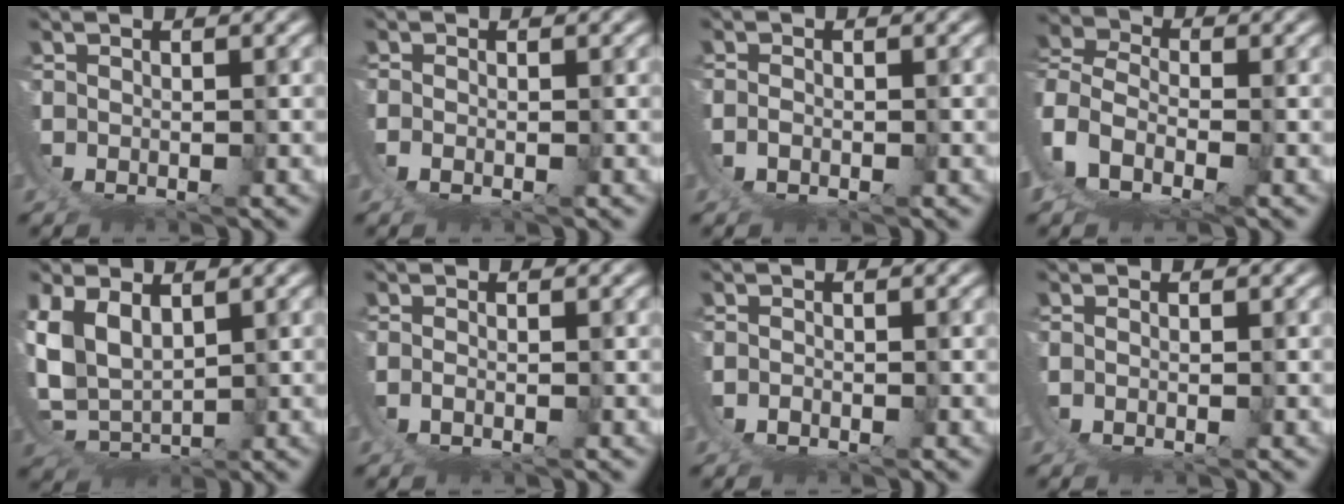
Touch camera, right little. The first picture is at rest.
{"total": 1.0, "force": [0.2, 0.4, 0.9], "torque": [-0.025, -0.005, 0.007]}
{"total": 1.8, "force": [0.2, 1.5, 1.0], "torque": [-0.030, -0.003, 0.003]}
{"total": 13.5, "force": [2.1, 11.8, 6.2], "torque": [-0.197, -0.042, 0.027]}
{"total": 7.0, "force": [2.7, 5.0, 4.2], "torque": [-0.142, -0.038, 0.070]}
{"total": 1.2, "force": [0.2, 0.7, 1.0], "torque": [-0.025, -0.002, 0.005]}
{"total": 1.7, "force": [0.0, 1.6, 0.6], "torque": [-0.022, -0.001, -0.001]}
{"total": 0.8, "force": [0.1, 0.5, 0.6], "torque": [-0.018, -0.003, 0.002]}